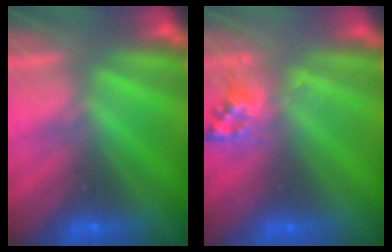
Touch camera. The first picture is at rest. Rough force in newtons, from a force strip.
{"total": 2.7}